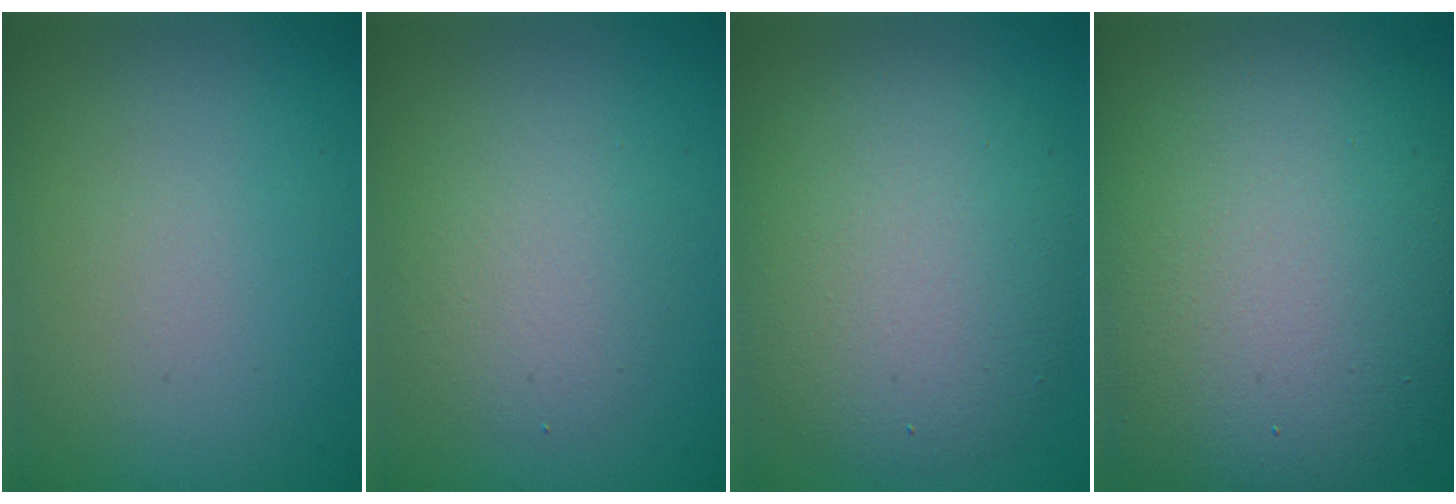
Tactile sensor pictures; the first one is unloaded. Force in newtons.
{"total": 2.9, "press": 2.9, "slide": 0.4}
{"total": 7.5, "press": 7.5, "slide": 0.7}
{"total": 15.8, "press": 15.8, "slide": 1.3}